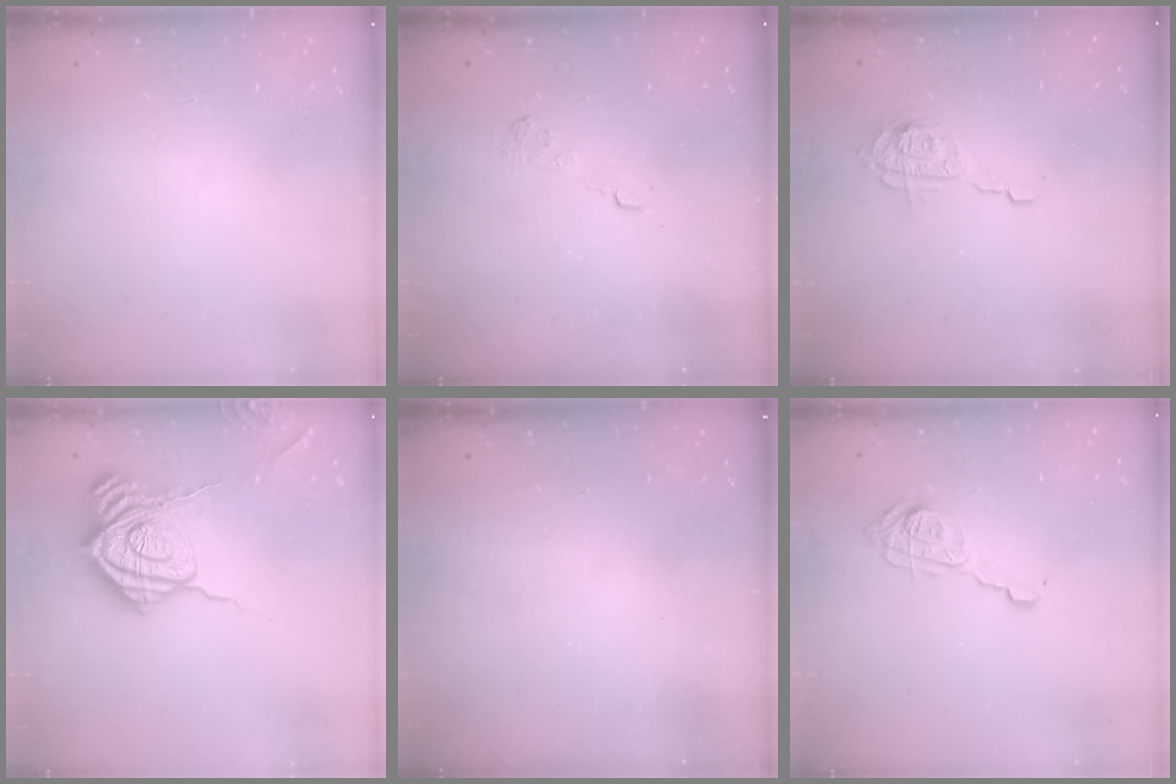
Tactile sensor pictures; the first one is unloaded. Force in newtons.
{"total": 3.5, "press": 3.2, "slide": 1.4}
{"total": 9.5, "press": 9.4, "slide": 0.6}
{"total": 19.7, "press": 19.7, "slide": 1.0}
{"total": 2.3, "press": 2.2, "slide": 0.8}
{"total": 10.4, "press": 10.4, "slide": 0.4}